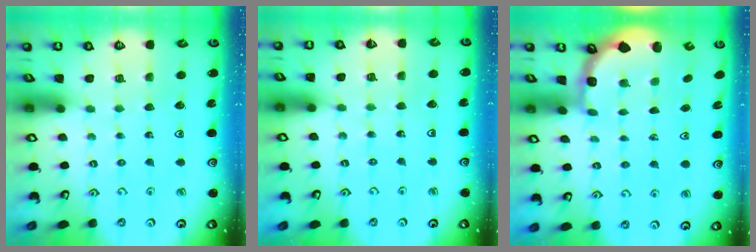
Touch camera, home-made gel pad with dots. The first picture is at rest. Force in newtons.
{"total": 2.6, "press": 2.6, "slide": 0.2}
{"total": 2.4, "press": 2.0, "slide": 1.3}